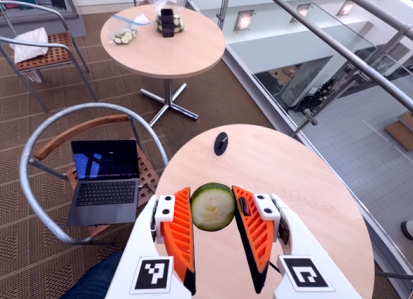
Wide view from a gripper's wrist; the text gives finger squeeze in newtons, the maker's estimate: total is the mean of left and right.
{"total": 8.6, "left": 9.2, "right": 8.0}